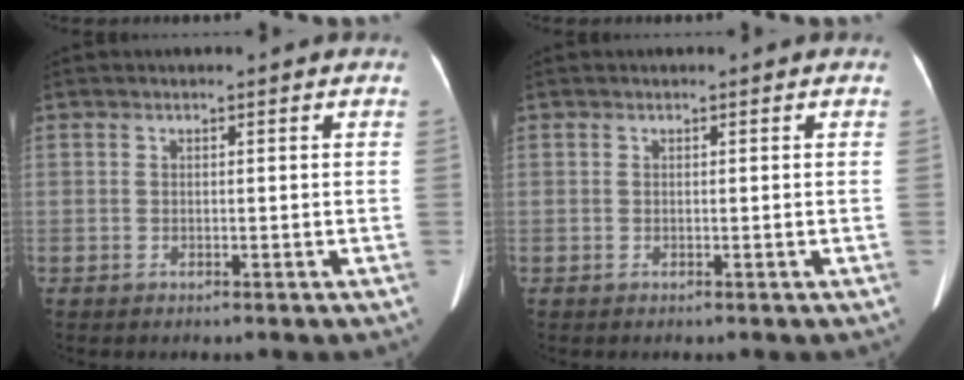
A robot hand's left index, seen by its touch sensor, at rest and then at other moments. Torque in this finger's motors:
{"motor_torque": [-0.05, 0.05, 0.00, 0.00]}